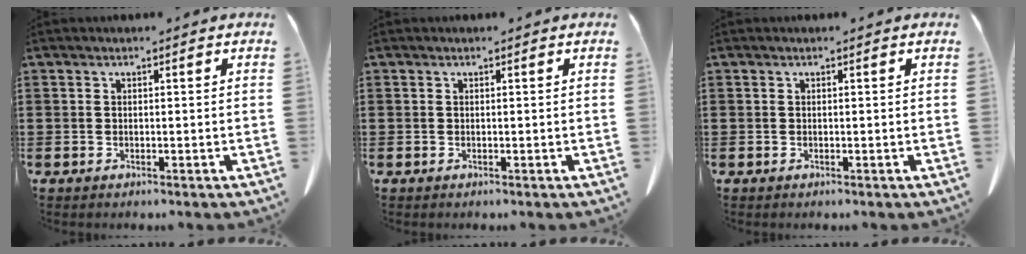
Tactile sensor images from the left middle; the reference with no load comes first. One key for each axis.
{"total": 0.0}
{"total": 0.0}